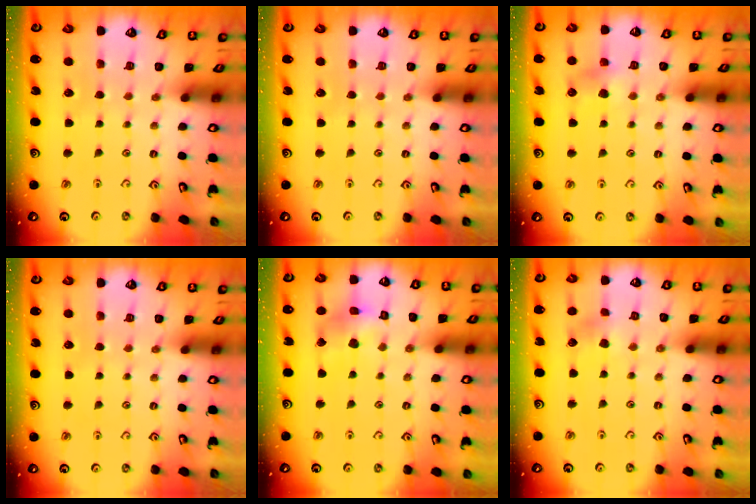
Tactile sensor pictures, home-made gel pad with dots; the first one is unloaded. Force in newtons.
{"total": 0.0}
{"total": 5.3, "press": 5.3, "slide": 0.5}
{"total": 0.0}
{"total": 10.6, "press": 10.5, "slide": 1.3}
{"total": 4.5, "press": 4.4, "slide": 0.5}